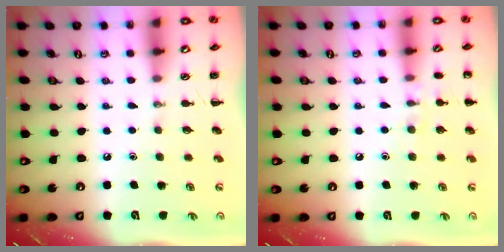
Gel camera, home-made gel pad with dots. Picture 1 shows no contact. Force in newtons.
{"total": 6.8, "press": 6.5, "slide": 2.1}